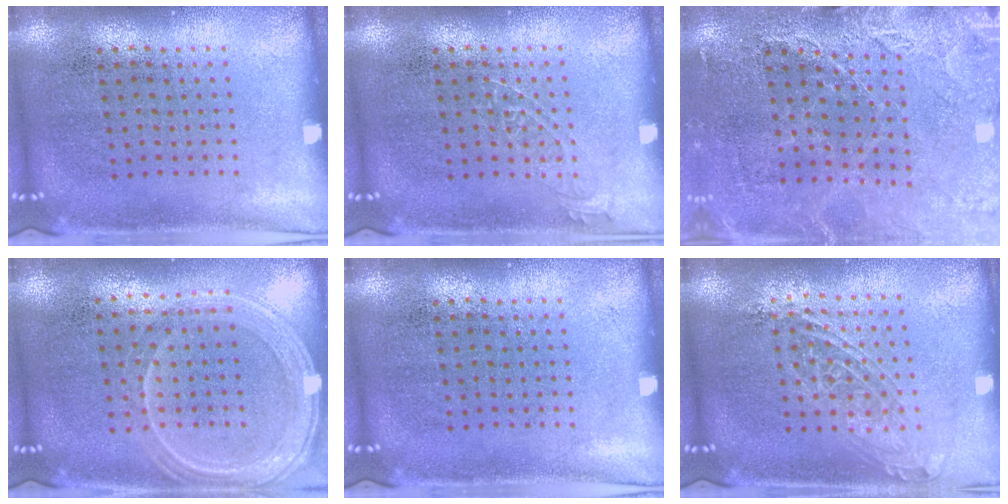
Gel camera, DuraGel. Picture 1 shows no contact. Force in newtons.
{"total": 1.0, "press": 1.0, "slide": 0.1}
{"total": 2.8, "press": 2.8, "slide": 0.3}
{"total": 1.2, "press": 1.2, "slide": 0.4}
{"total": 0.0}
{"total": 1.6, "press": 1.3, "slide": 0.8}